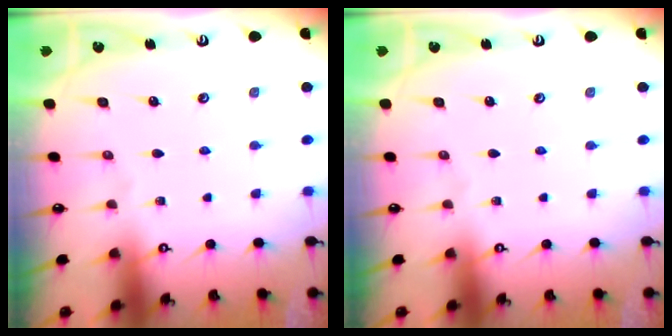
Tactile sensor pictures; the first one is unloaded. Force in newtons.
{"total": 0.0}